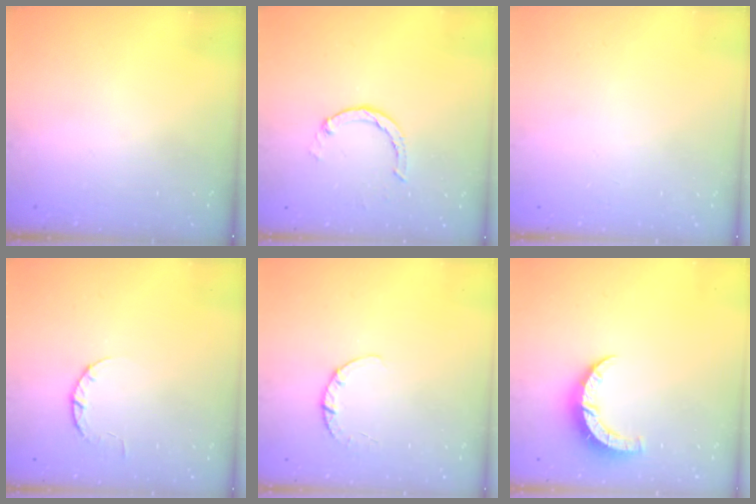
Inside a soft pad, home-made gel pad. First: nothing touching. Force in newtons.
{"total": 1.8, "press": 1.8, "slide": 0.2}
{"total": 2.5, "press": 2.5, "slide": 0.2}
{"total": 3.3, "press": 3.3, "slide": 0.5}
{"total": 2.7, "press": 2.7, "slide": 0.4}
{"total": 6.5, "press": 6.5, "slide": 0.4}